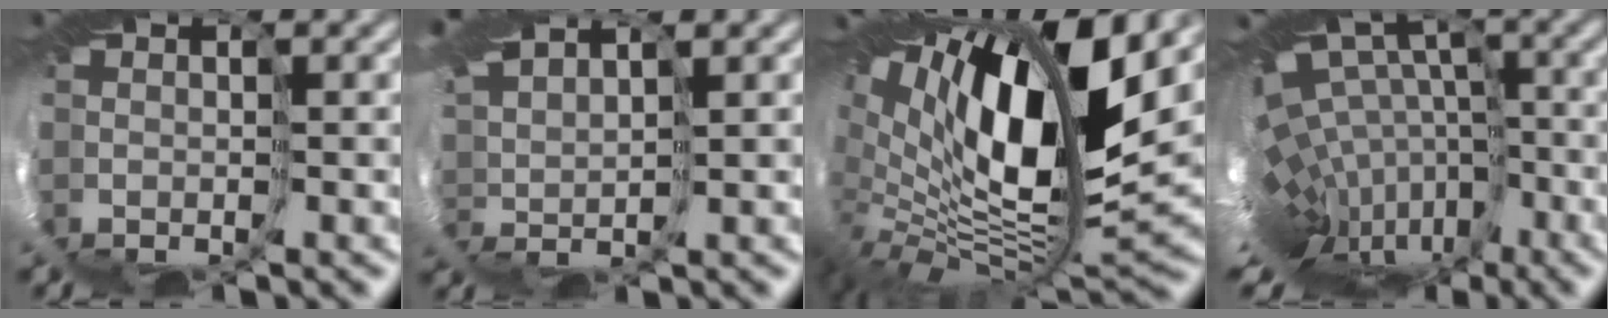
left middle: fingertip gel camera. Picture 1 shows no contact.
{"total": 3.9, "force": [3.8, -0.6, 0.8], "torque": [-0.042, 0.010, 0.067]}
{"total": 12.6, "force": [5.7, 4.3, 10.4], "torque": [-0.219, 0.005, 0.100]}
{"total": 11.8, "force": [-5.8, 6.9, 7.7], "torque": [-0.120, 0.005, -0.056]}